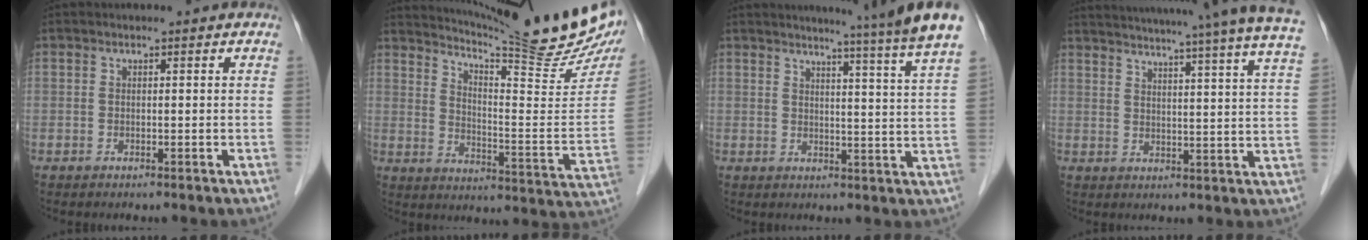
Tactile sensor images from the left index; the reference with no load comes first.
{"total": 23.7, "force": [20.7, -0.9, 11.6], "torque": [-0.185, -0.097, 0.271]}
{"total": 12.3, "force": [10.5, -2.2, 5.9], "torque": [-0.083, -0.045, 0.110]}
{"total": 29.3, "force": [26.5, -0.8, 12.5], "torque": [-0.199, -0.061, 0.319]}